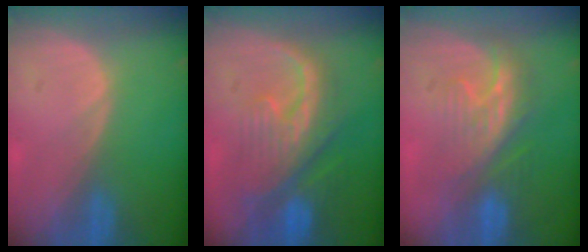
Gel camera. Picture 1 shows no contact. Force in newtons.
{"total": 9.7, "press": 9.2, "slide": 3.2}
{"total": 7.5, "press": 7.2, "slide": 1.9}